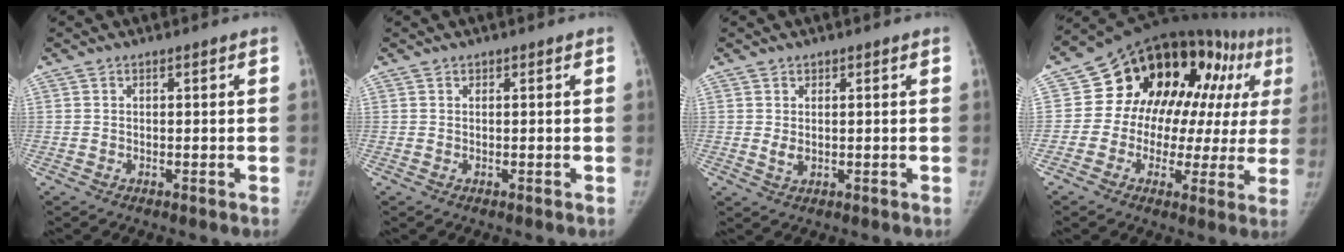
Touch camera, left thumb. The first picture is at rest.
{"total": 0.0}
{"total": 1.6, "force": [0.5, 1.0, 1.1], "torque": [-0.021, -0.007, 0.016]}
{"total": 21.5, "force": [5.3, 13.5, 15.9], "torque": [-0.162, 0.035, 0.064]}